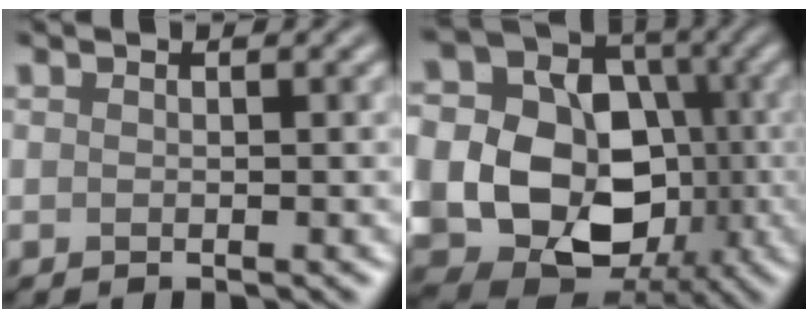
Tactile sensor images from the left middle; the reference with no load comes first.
{"total": 21.7, "force": [-2.9, 19.1, 9.9], "torque": [-0.199, -0.006, -0.075]}